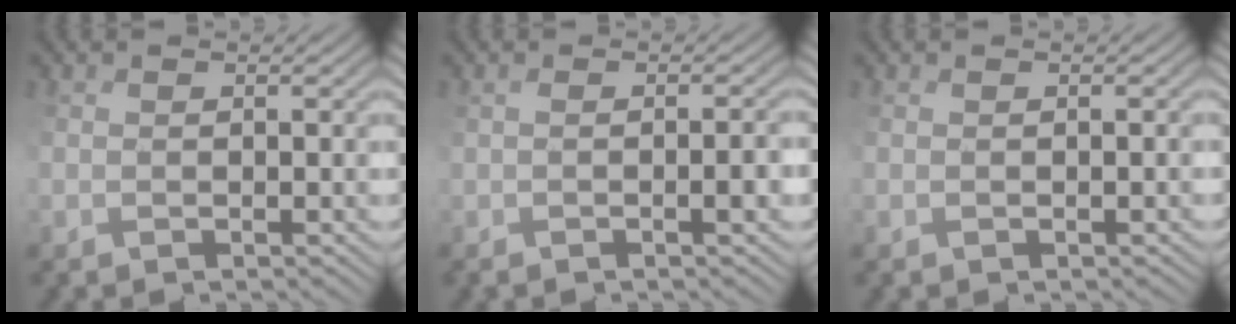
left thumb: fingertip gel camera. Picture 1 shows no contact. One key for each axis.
{"total": 2.5, "fx": -1.3, "fy": 0.1, "fz": 2.1, "tx": -0.020, "ty": 0.003, "tz": -0.013}
{"total": 0.7, "fx": -0.5, "fy": 0.3, "fz": 0.4, "tx": -0.001, "ty": -0.001, "tz": -0.002}